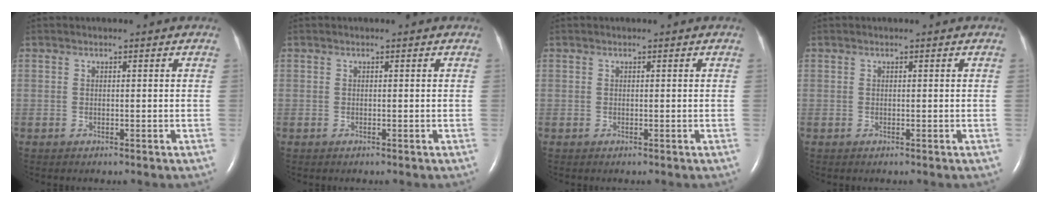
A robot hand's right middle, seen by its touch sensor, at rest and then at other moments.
{"total": 0.0}
{"total": 0.0}
{"total": 0.0}